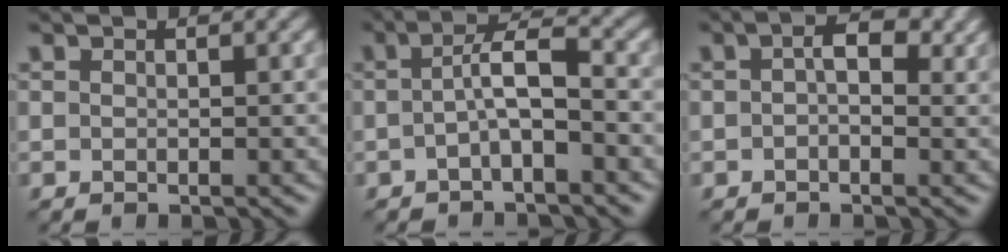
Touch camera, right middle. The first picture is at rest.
{"total": 3.0, "force": [-0.6, 0.6, 2.9], "torque": [-0.051, 0.013, -0.016]}
{"total": 2.8, "force": [0.5, 1.4, 2.4], "torque": [-0.034, 0.006, 0.001]}